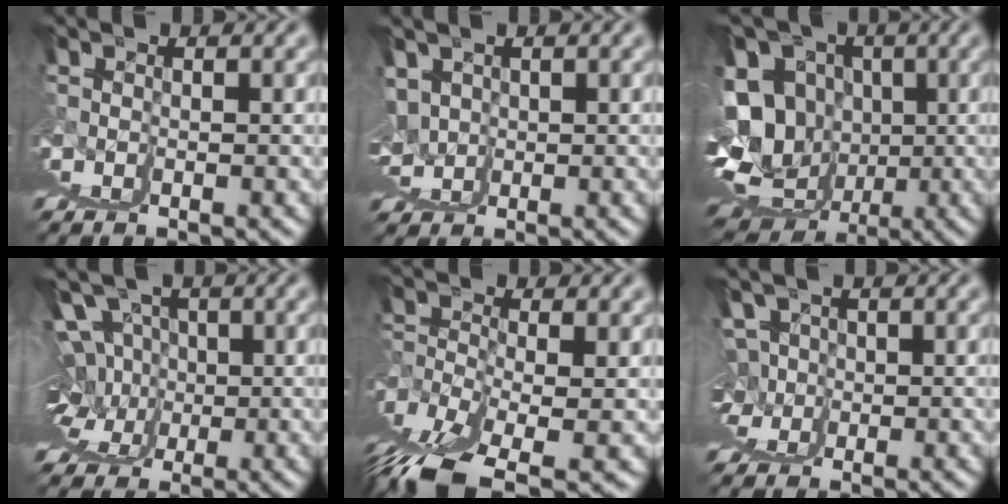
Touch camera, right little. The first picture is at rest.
{"total": 5.2, "force": [2.3, 3.9, 2.6], "torque": [-0.041, -0.023, 0.046]}
{"total": 12.0, "force": [3.0, 7.0, 9.3], "torque": [-0.109, -0.017, 0.054]}
{"total": 5.5, "force": [1.6, 3.4, 4.0], "torque": [-0.054, -0.029, 0.047]}
{"total": 4.4, "force": [2.3, -3.1, 1.9], "torque": [-0.019, 0.015, 0.051]}
{"total": 2.4, "force": [2.1, -0.3, 1.1], "torque": [-0.015, -0.013, 0.046]}